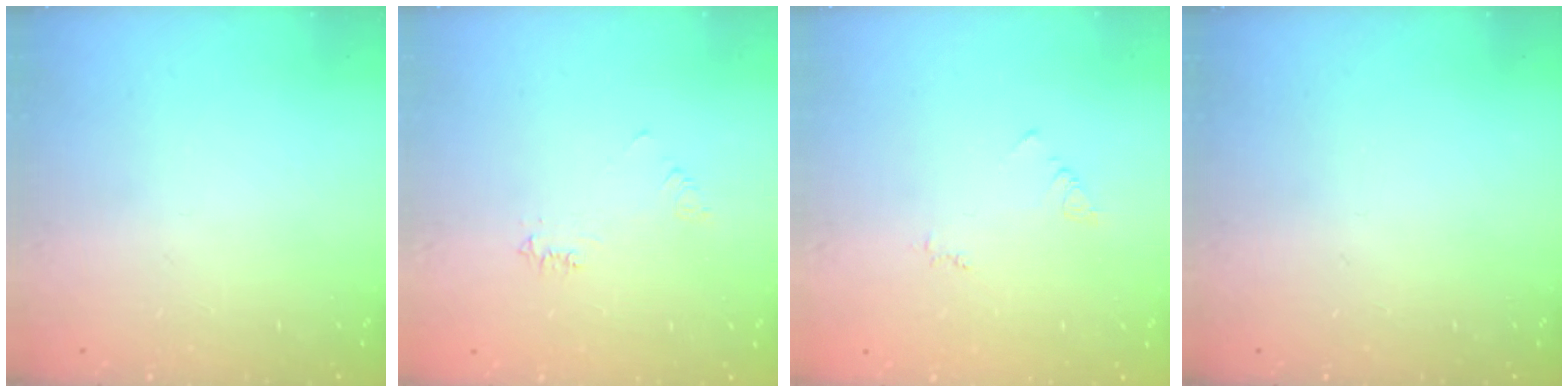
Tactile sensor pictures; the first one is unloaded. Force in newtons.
{"total": 4.5, "press": 4.5, "slide": 0.7}
{"total": 2.9, "press": 2.9, "slide": 0.4}
{"total": 0.0}